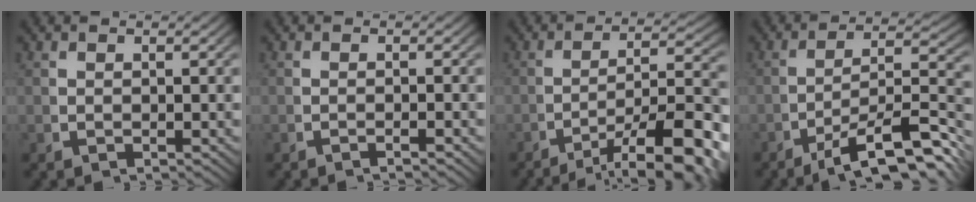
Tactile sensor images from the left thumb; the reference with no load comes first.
{"total": 0.9, "force": [-0.8, -0.1, 0.4], "torque": [-0.007, 0.005, -0.018]}
{"total": 11.1, "force": [-4.8, 5.2, 8.5], "torque": [-0.131, -0.043, -0.049]}
{"total": 9.6, "force": [-4.3, 4.5, 7.3], "torque": [-0.120, -0.032, -0.047]}